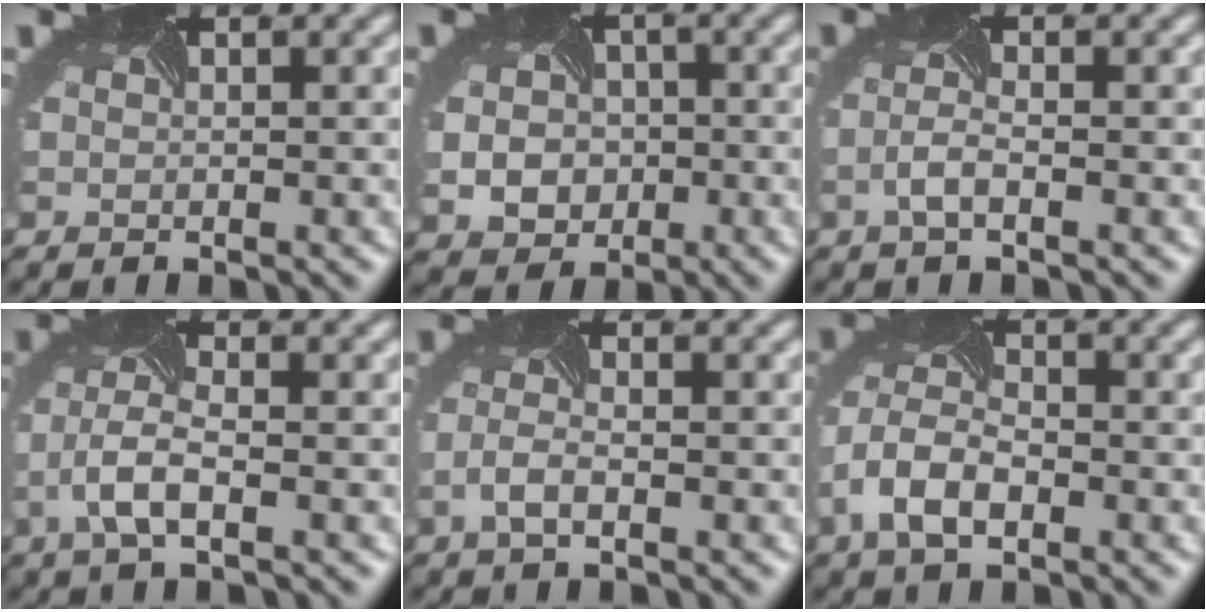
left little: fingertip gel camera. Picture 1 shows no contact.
{"total": 5.0, "force": [-0.8, 4.4, 2.3], "torque": [-0.037, -0.011, -0.012]}
{"total": 1.2, "force": [-0.6, 0.2, 1.0], "torque": [-0.035, 0.003, -0.021]}
{"total": 2.7, "force": [-1.0, 0.9, 2.4], "torque": [-0.070, 0.008, -0.025]}
{"total": 1.7, "force": [-1.0, 0.6, 1.2], "torque": [-0.042, 0.001, -0.025]}
{"total": 5.2, "force": [-2.2, 3.0, 3.6], "torque": [-0.088, 0.002, -0.052]}